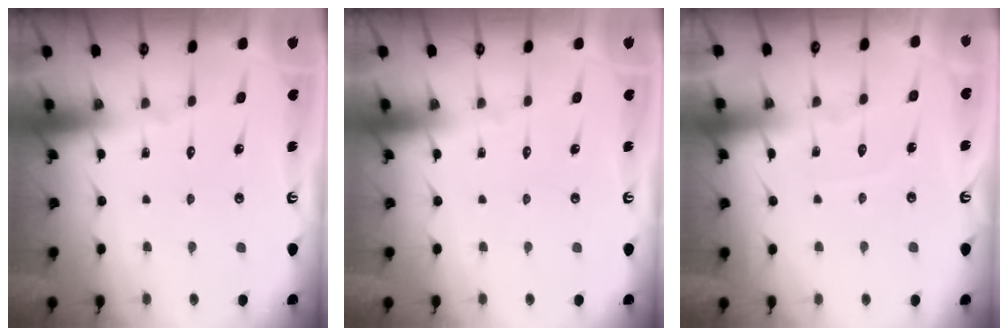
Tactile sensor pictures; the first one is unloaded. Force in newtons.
{"total": 0.0}
{"total": 4.5, "press": 4.4, "slide": 0.5}